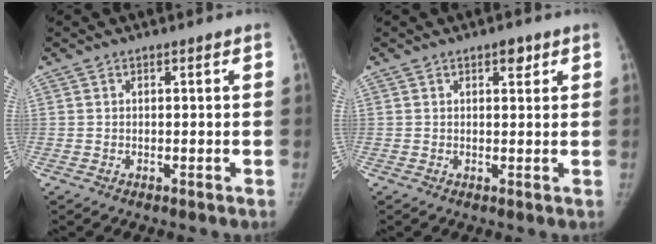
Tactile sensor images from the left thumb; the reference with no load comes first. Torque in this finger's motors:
{"motor_torque": [0.44, -0.16, 0.13, -0.22, 0.09]}